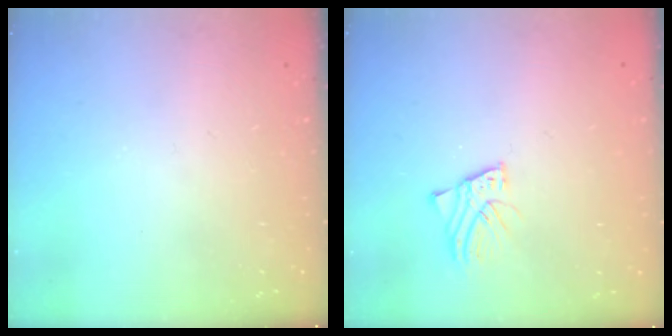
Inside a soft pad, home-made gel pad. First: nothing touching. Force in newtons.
{"total": 2.6, "press": 2.6, "slide": 0.1}